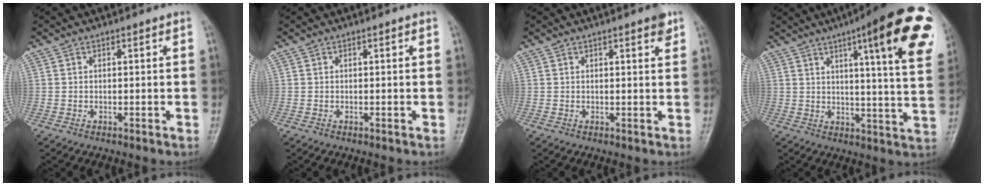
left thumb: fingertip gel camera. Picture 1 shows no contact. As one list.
[{"total": 0.0}, {"total": 2.1, "force": [1.3, 0.4, 1.6], "torque": [-0.017, -0.005, 0.015]}, {"total": 21.6, "force": [10.0, 3.8, 18.8], "torque": [-0.227, -0.027, 0.122]}]